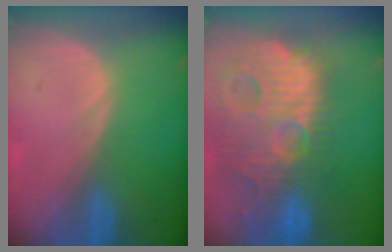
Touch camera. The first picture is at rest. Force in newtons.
{"total": 14.8, "press": 12.8, "slide": 7.5}